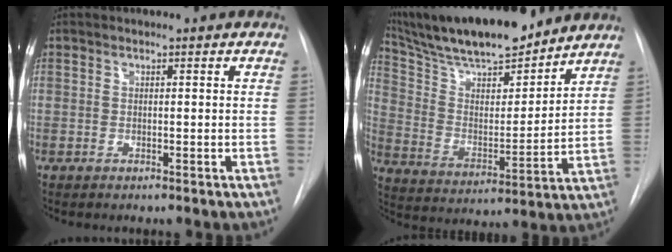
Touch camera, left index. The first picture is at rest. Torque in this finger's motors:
{"motor_torque": [0.18, -0.70, 0.43, 0.10]}